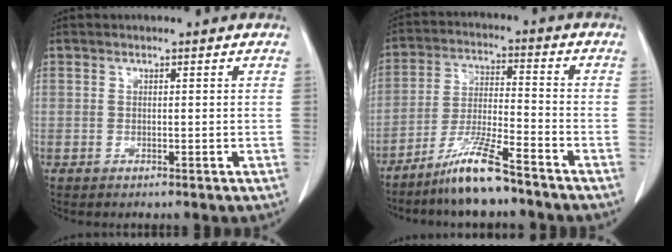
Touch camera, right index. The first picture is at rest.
{"total": 9.2, "force": [-7.2, 0.3, 5.8], "torque": [-0.117, -0.023, -0.138]}